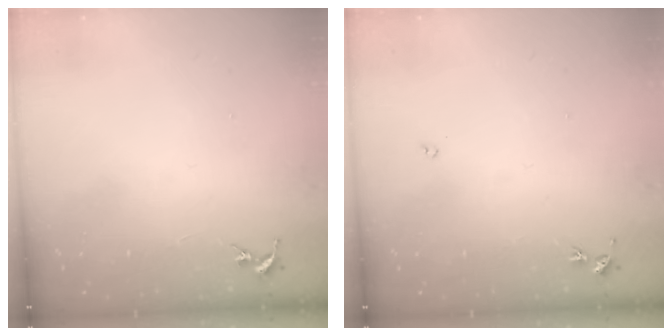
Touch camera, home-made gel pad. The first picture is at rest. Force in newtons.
{"total": 2.7, "press": 2.7, "slide": 0.5}